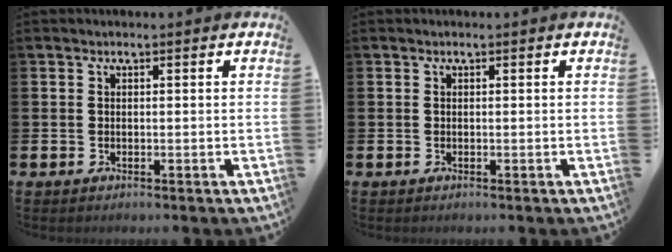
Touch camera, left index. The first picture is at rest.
{"total": 0.0}